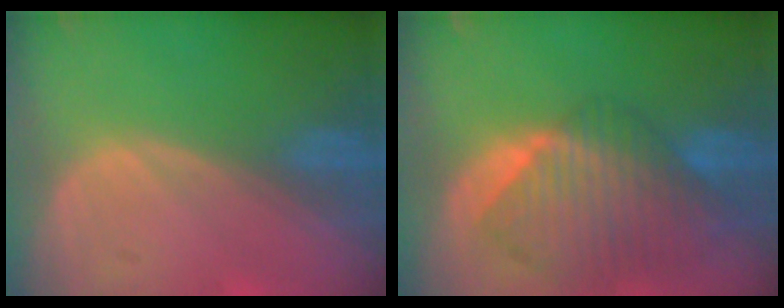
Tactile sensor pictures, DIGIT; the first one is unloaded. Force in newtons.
{"total": 10.3, "press": 8.9, "slide": 5.2}